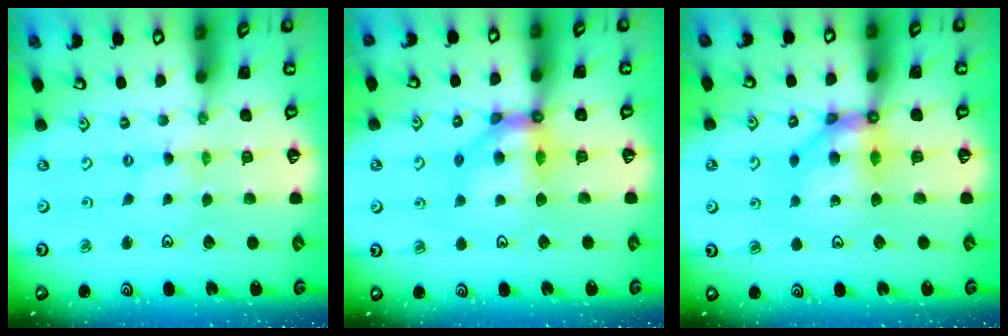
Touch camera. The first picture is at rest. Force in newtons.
{"total": 10.2, "press": 10.1, "slide": 1.3}
{"total": 9.5, "press": 9.5, "slide": 1.0}